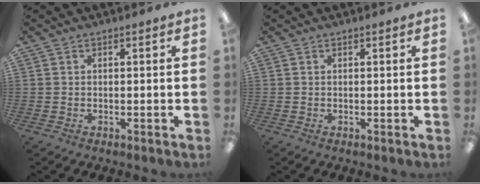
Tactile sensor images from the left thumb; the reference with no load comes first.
{"total": 0.0}